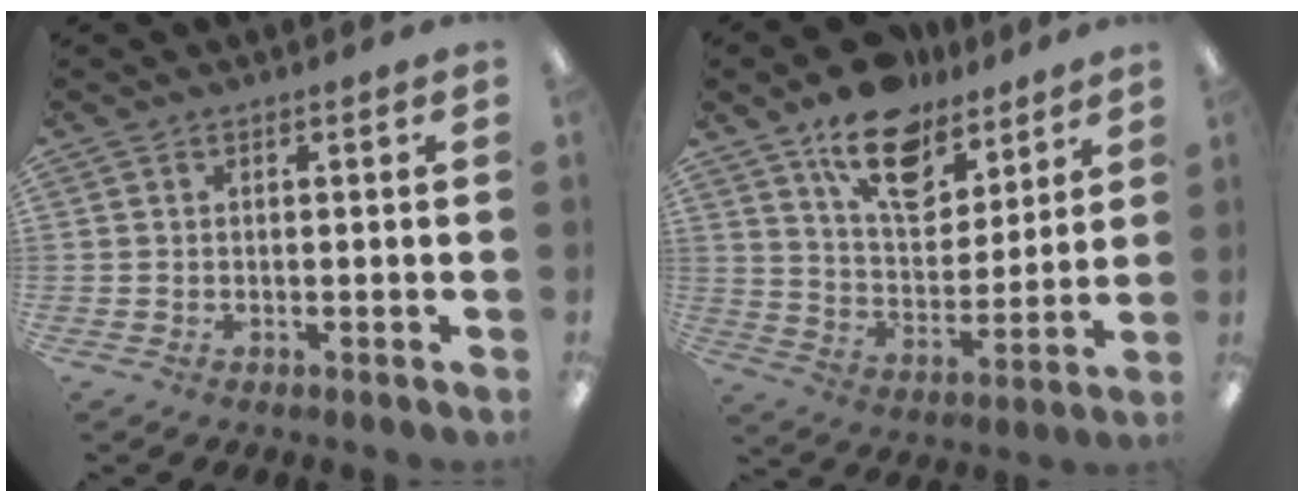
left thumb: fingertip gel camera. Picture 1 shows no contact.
{"total": 16.5, "force": [11.5, 8.6, 8.1], "torque": [-0.131, -0.063, 0.205]}